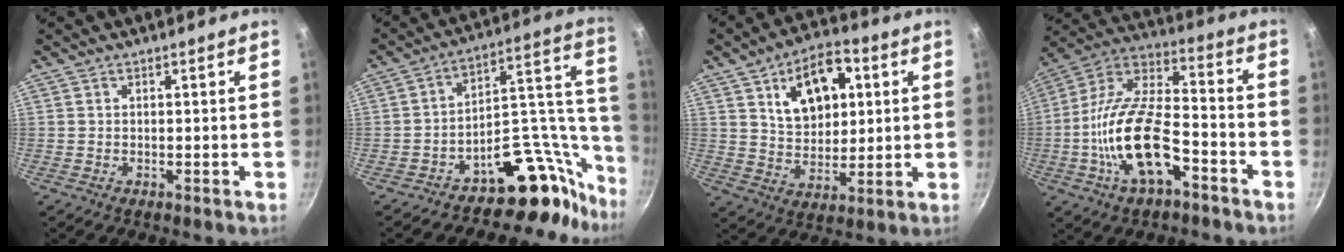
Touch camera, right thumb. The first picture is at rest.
{"total": 18.4, "force": [-13.2, 8.2, 9.9], "torque": [-0.049, 0.164, -0.194]}
{"total": 14.0, "force": [4.9, 8.7, 9.9], "torque": [-0.118, -0.008, 0.083]}
{"total": 19.1, "force": [-6.4, 8.9, 15.6], "torque": [-0.300, 0.050, -0.116]}